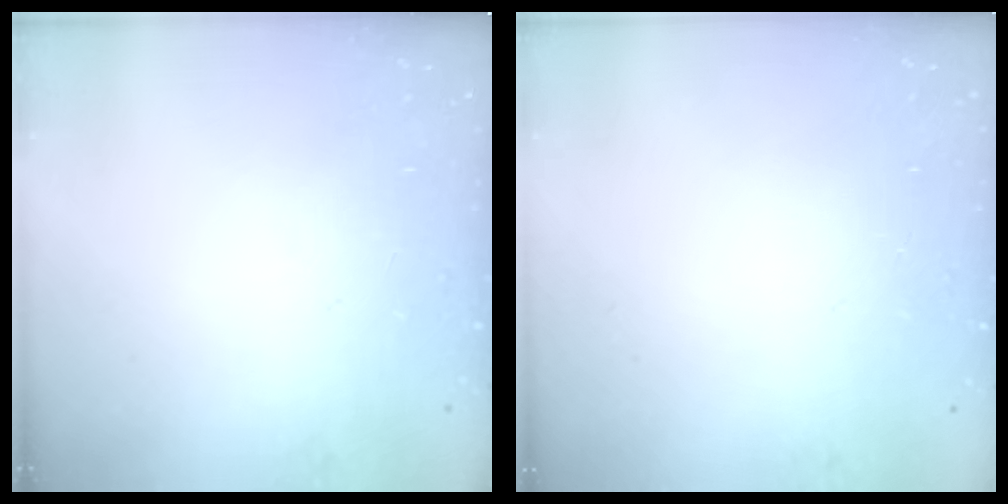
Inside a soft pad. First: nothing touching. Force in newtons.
{"total": 0.0}